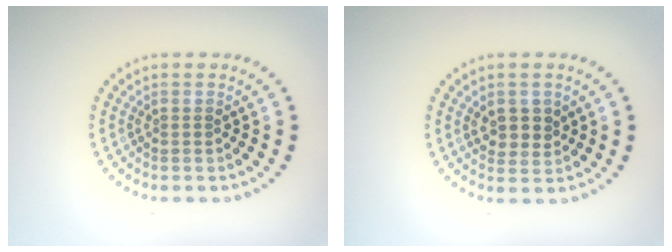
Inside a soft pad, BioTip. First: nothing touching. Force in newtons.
{"total": 2.3, "press": 2.1, "slide": 0.8}